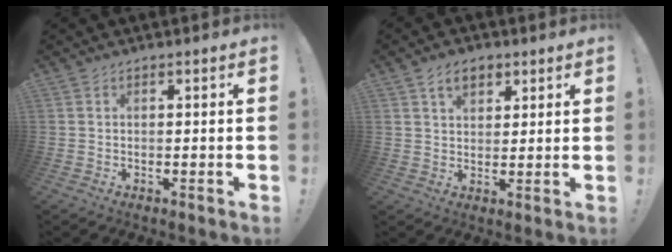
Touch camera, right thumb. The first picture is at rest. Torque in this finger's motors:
{"motor_torque": [-0.54, 0.60, 0.15, -0.04, 0.16]}